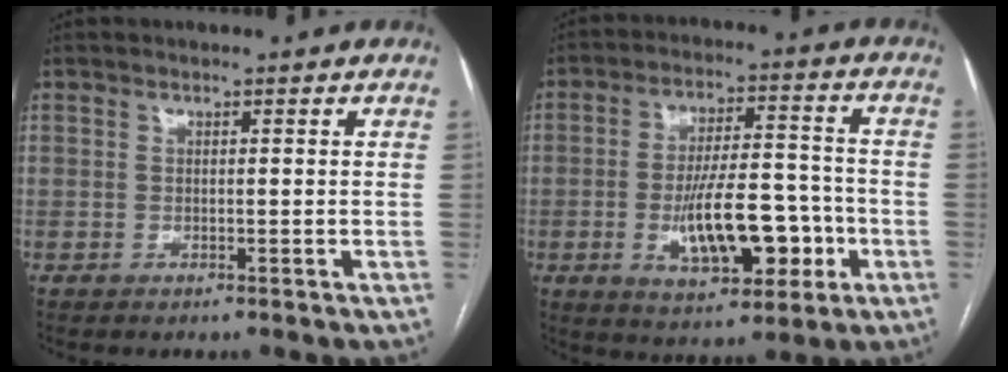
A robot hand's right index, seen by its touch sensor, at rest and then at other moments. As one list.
[{"total": 13.4, "force": [-3.6, 4.8, 11.9], "torque": [-0.201, 0.013, -0.051]}]